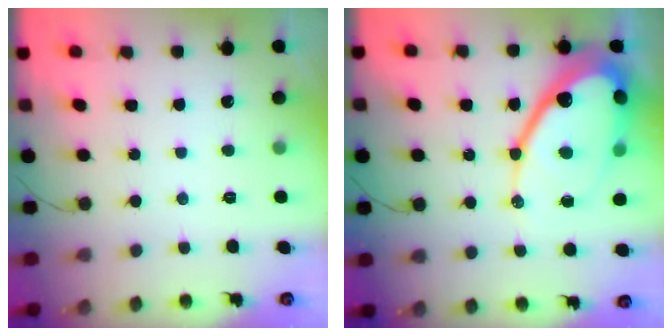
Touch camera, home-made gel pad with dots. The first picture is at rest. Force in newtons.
{"total": 22.4, "press": 22.3, "slide": 1.7}